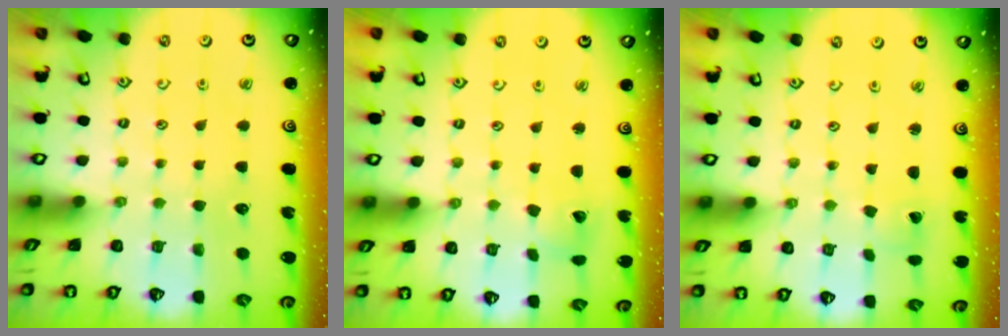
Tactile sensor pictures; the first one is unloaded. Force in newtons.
{"total": 4.9, "press": 4.9, "slide": 0.4}
{"total": 0.0}